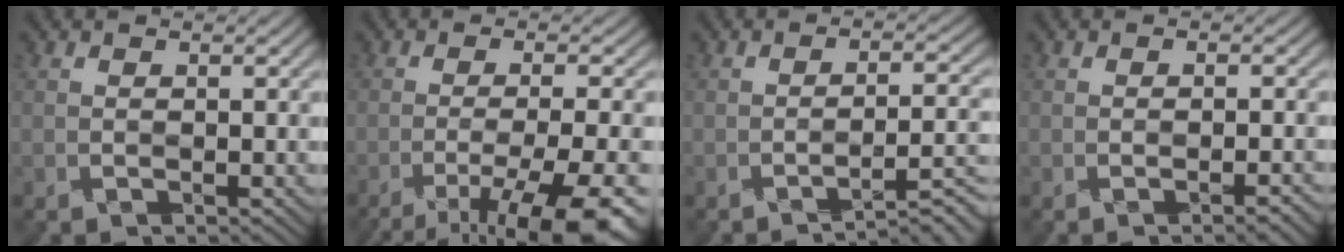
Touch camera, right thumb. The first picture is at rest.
{"total": 12.2, "force": [-7.2, 2.5, 9.5], "torque": [-0.131, 0.001, -0.111]}
{"total": 4.6, "force": [-3.0, 0.6, 3.5], "torque": [-0.044, 0.008, -0.058]}
{"total": 1.9, "force": [-0.9, 0.4, 1.6], "torque": [-0.022, 0.004, -0.016]}